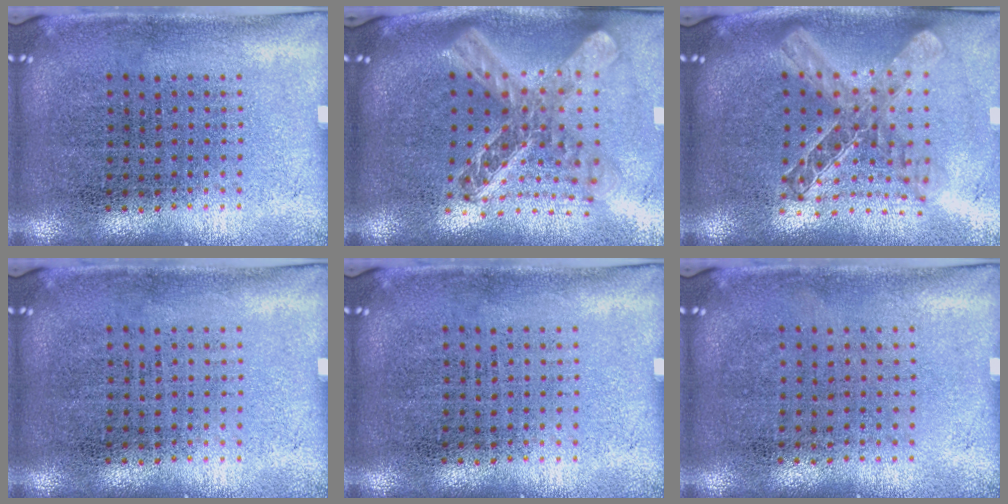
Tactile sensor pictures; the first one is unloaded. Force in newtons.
{"total": 2.4, "press": 1.9, "slide": 1.4}
{"total": 2.0, "press": 1.7, "slide": 1.1}
{"total": 0.0}
{"total": 0.0}
{"total": 0.0}